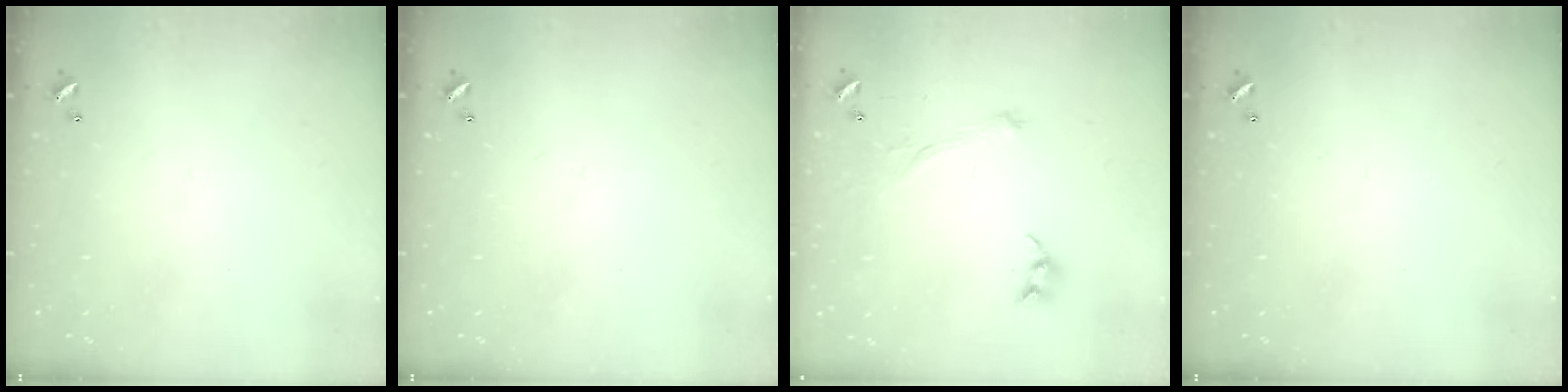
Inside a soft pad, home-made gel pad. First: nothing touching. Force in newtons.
{"total": 0.0}
{"total": 2.1, "press": 2.0, "slide": 0.7}
{"total": 0.0}